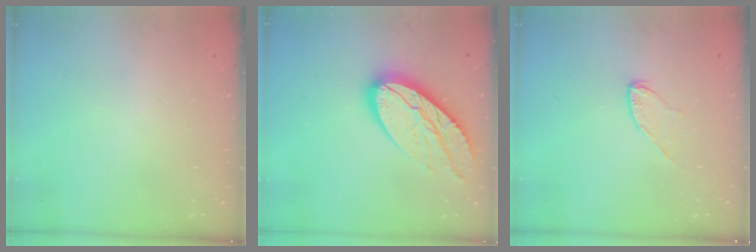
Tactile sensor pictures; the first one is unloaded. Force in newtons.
{"total": 16.4, "press": 16.3, "slide": 1.1}
{"total": 5.9, "press": 5.9, "slide": 0.5}